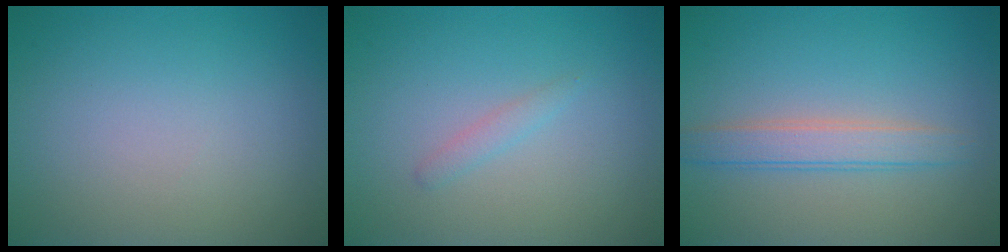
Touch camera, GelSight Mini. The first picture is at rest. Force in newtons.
{"total": 0.9, "press": 0.9, "slide": 0.0}
{"total": 2.7, "press": 2.7, "slide": 0.0}